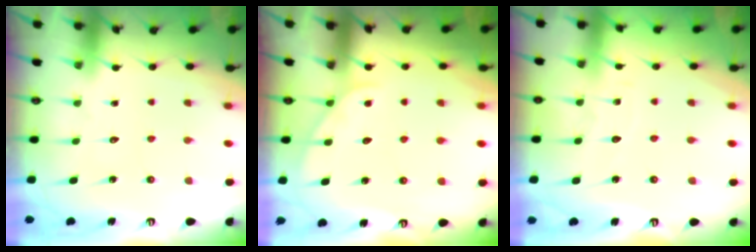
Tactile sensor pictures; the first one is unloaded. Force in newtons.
{"total": 2.9, "press": 2.9, "slide": 0.3}
{"total": 2.2, "press": 2.2, "slide": 0.2}